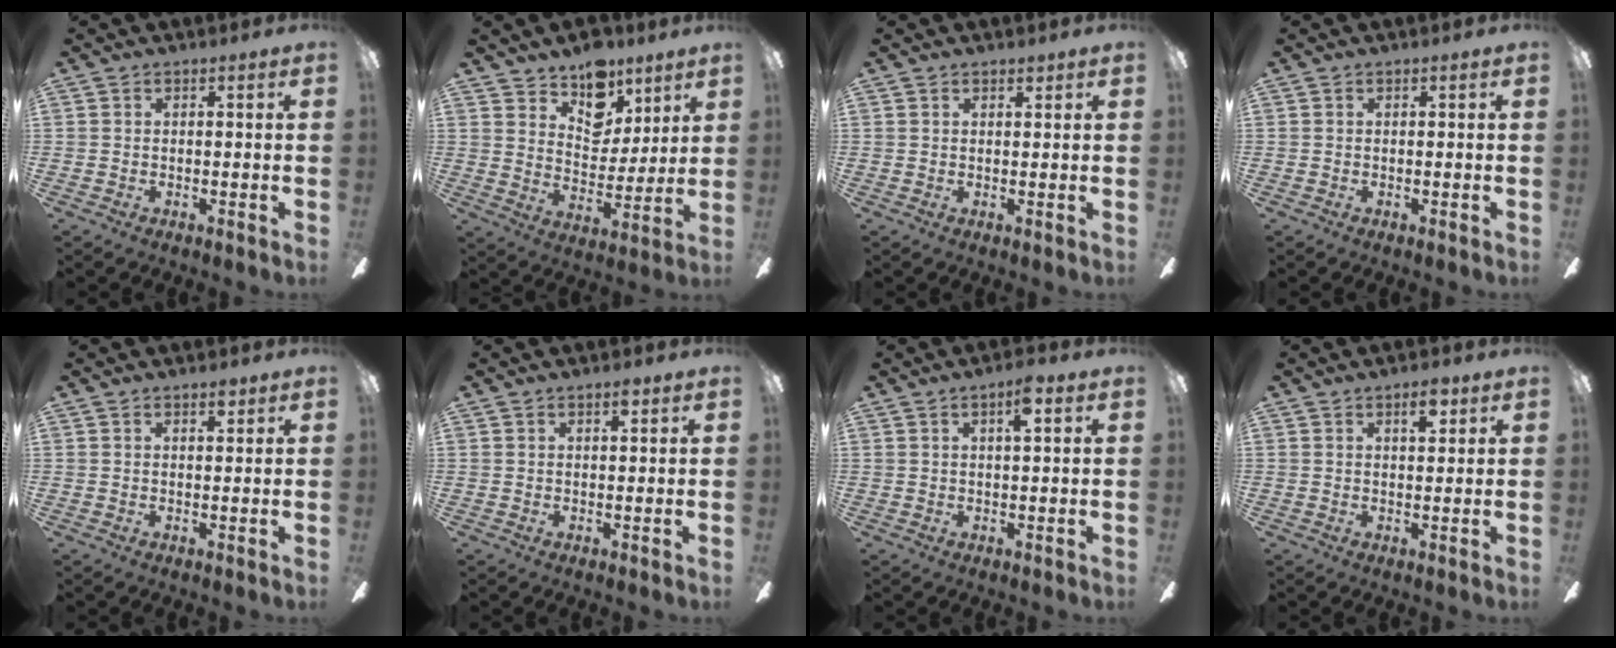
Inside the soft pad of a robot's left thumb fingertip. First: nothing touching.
{"total": 12.0, "force": [8.8, 7.4, 3.5], "torque": [-0.055, -0.065, 0.166]}
{"total": 1.3, "force": [1.0, 0.6, 0.6], "torque": [-0.005, -0.002, 0.016]}
{"total": 0.0}
{"total": 2.2, "force": [1.6, 0.9, 1.2], "torque": [-0.009, -0.006, 0.025]}
{"total": 1.9, "force": [1.3, 0.6, 1.2], "torque": [-0.018, -0.002, 0.022]}
{"total": 4.7, "force": [2.4, 1.1, 3.9], "torque": [-0.067, 0.001, 0.035]}
{"total": 4.2, "force": [2.4, 1.7, 2.9], "torque": [-0.040, -0.005, 0.036]}